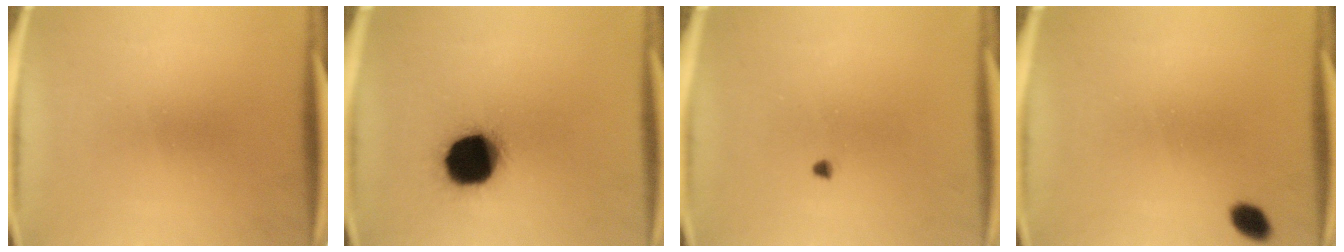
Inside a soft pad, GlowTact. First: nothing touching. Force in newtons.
{"total": 18.5}
{"total": 0.7}
{"total": 2.7}